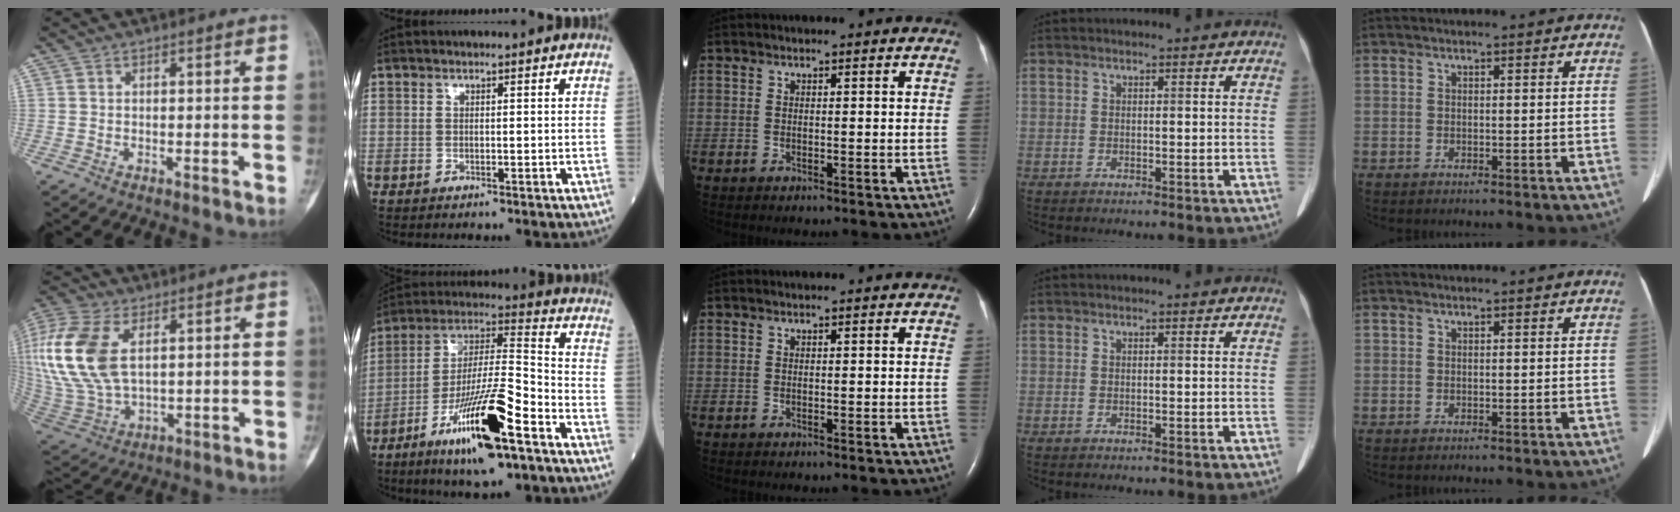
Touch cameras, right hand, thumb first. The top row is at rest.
{"thumb": {"total": 18.7, "force": [4.6, 10.6, 14.7], "torque": [-0.337, -0.012, 0.094]}, "index": {"total": 18.5, "force": [-9.9, 2.5, 15.5], "torque": [-0.298, -0.024, -0.169]}}